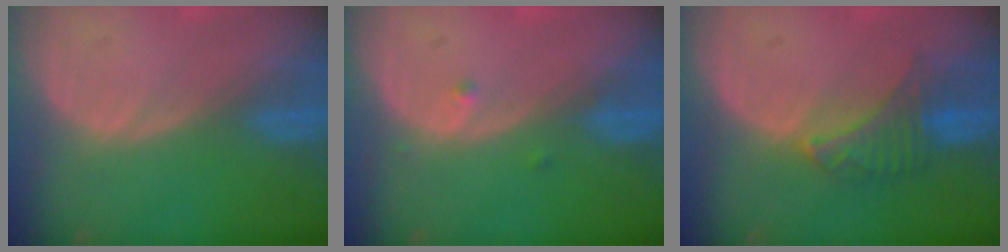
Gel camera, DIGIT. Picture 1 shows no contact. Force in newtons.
{"total": 1.0, "press": 0.8, "slide": 0.6}
{"total": 5.1, "press": 5.1, "slide": 0.5}